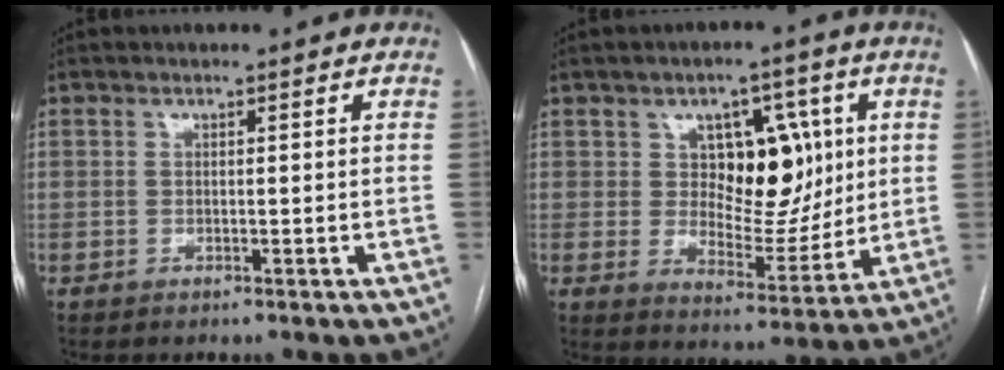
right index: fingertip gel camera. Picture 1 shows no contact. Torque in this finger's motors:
{"motor_torque": [0.29, 0.29, 0.07, 0.04]}